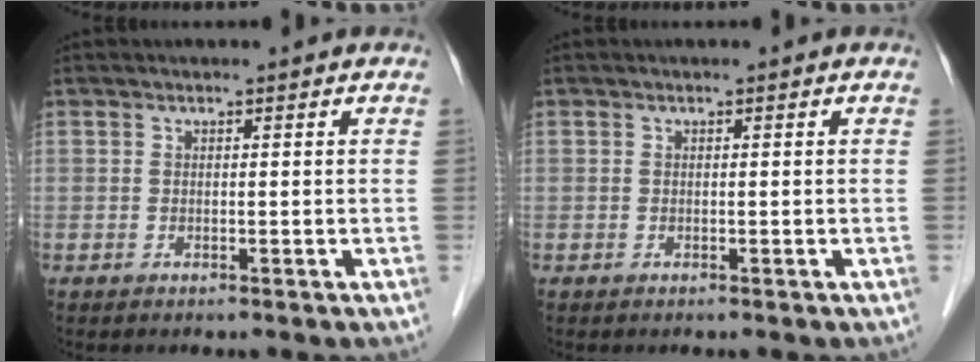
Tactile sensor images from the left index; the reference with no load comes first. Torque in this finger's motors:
{"motor_torque": [0.00, 0.00, 0.00, 0.00]}